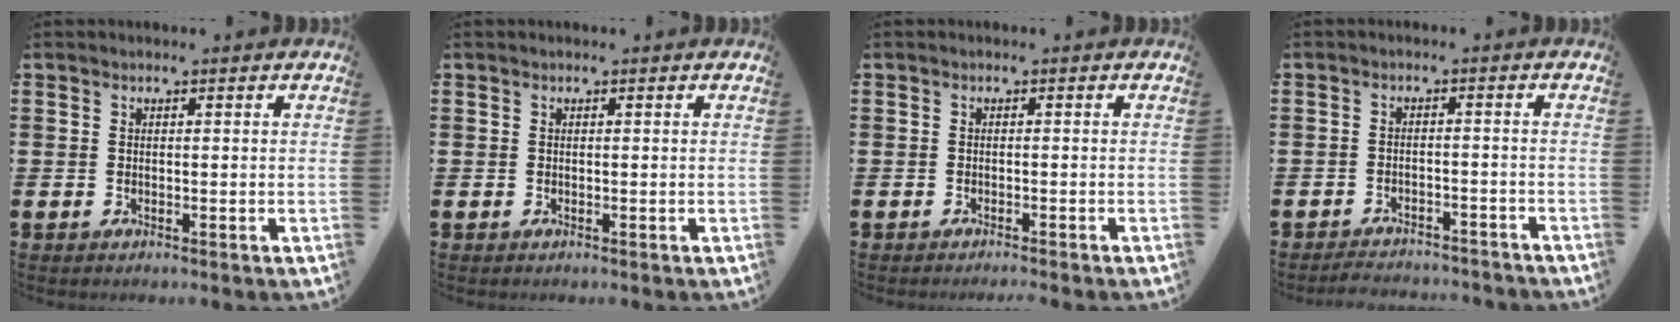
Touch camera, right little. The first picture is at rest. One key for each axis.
{"total": 0.0}
{"total": 0.7, "fx": -0.6, "fy": -0.2, "fz": 0.1, "tx": -0.001, "ty": -0.001, "tz": -0.013}
{"total": 2.2, "fx": -2.2, "fy": 0.1, "fz": 0.0, "tx": -0.006, "ty": 0.004, "tz": -0.048}